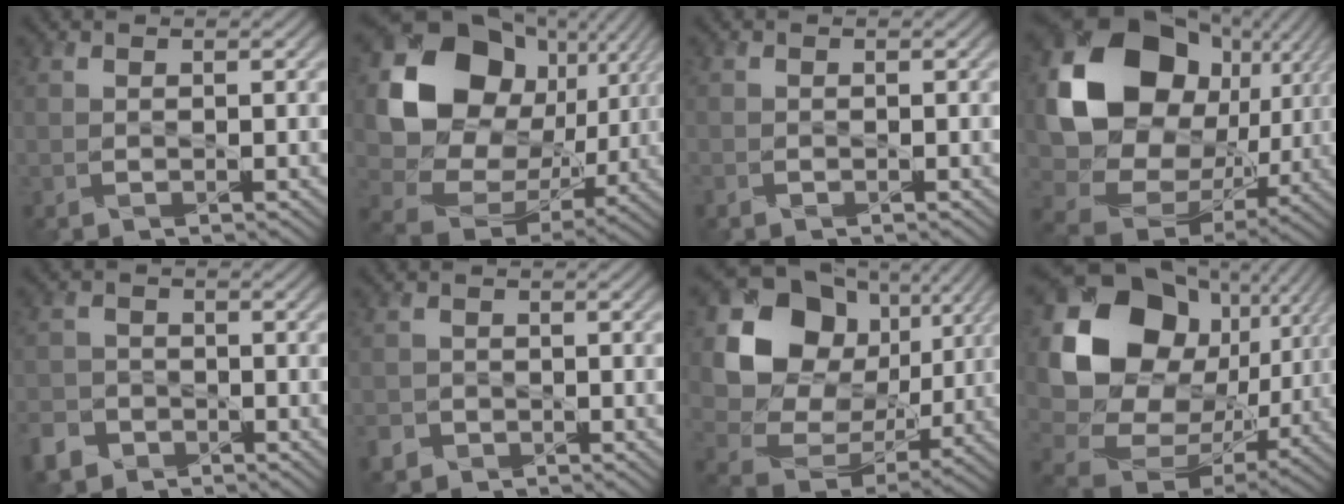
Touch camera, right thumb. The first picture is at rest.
{"total": 17.8, "force": [4.5, 14.2, 9.7], "torque": [-0.217, -0.003, 0.094]}
{"total": 0.6, "force": [-0.6, 0.2, 0.2], "torque": [-0.005, -0.003, -0.010]}
{"total": 19.6, "force": [4.0, 15.5, 11.3], "torque": [-0.254, -0.022, 0.097]}
{"total": 4.1, "force": [-2.9, 2.6, 1.2], "torque": [-0.036, -0.004, -0.063]}
{"total": 2.1, "force": [-1.5, 1.4, 0.5], "torque": [-0.014, -0.005, -0.036]}
{"total": 15.5, "force": [4.8, 12.3, 8.2], "torque": [-0.191, 0.012, 0.088]}
{"total": 19.7, "force": [4.7, 15.5, 11.2], "torque": [-0.257, -0.015, 0.106]}